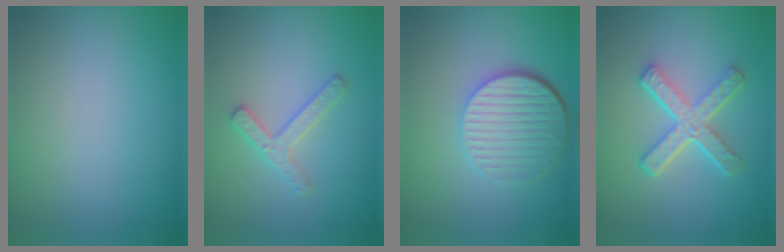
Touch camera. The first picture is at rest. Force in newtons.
{"total": 2.4, "press": 2.4, "slide": 0.4}
{"total": 5.6, "press": 4.1, "slide": 3.9}
{"total": 5.1, "press": 3.6, "slide": 3.6}